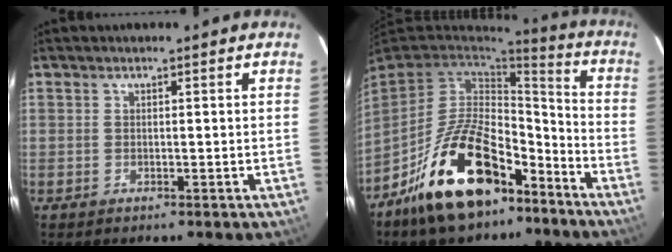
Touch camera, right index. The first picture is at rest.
{"total": 21.1, "force": [-12.8, 10.3, 13.3], "torque": [-0.257, 0.015, -0.204]}